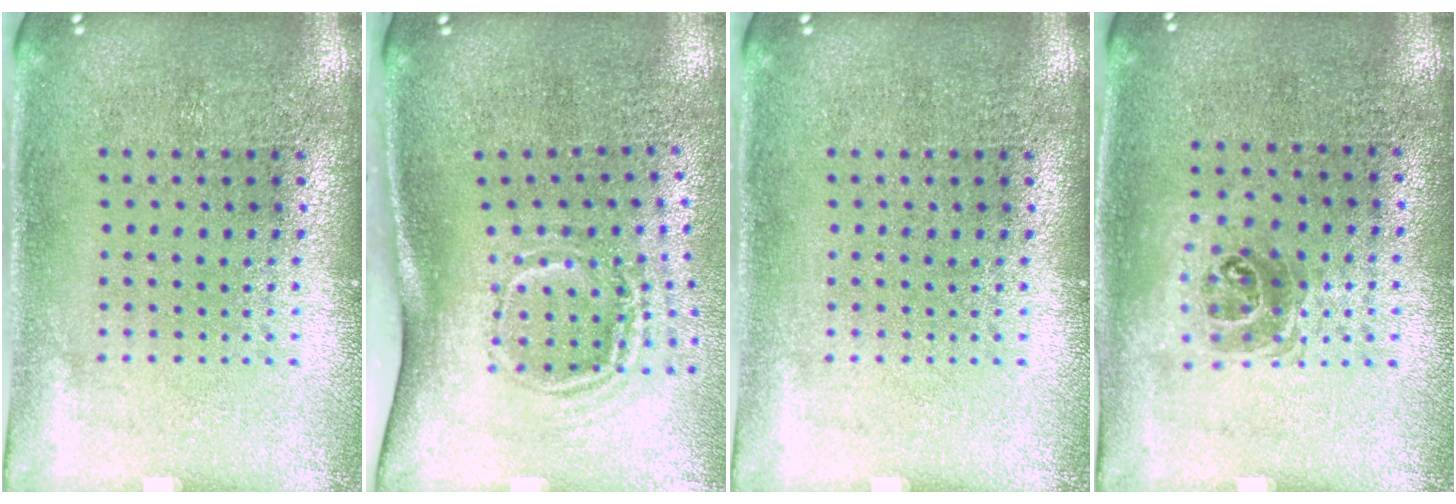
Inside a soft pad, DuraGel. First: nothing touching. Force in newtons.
{"total": 1.9, "press": 1.2, "slide": 1.5}
{"total": 0.0}
{"total": 1.0, "press": 0.8, "slide": 0.5}